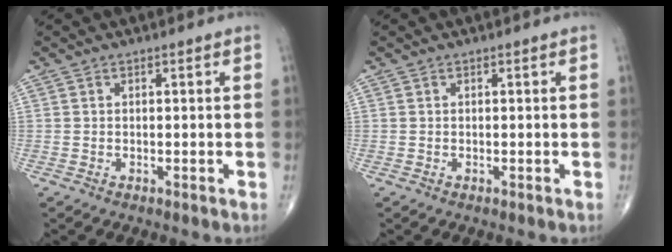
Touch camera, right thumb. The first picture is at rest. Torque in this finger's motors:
{"motor_torque": [-0.01, 0.00, 0.04, 0.04, 0.01]}